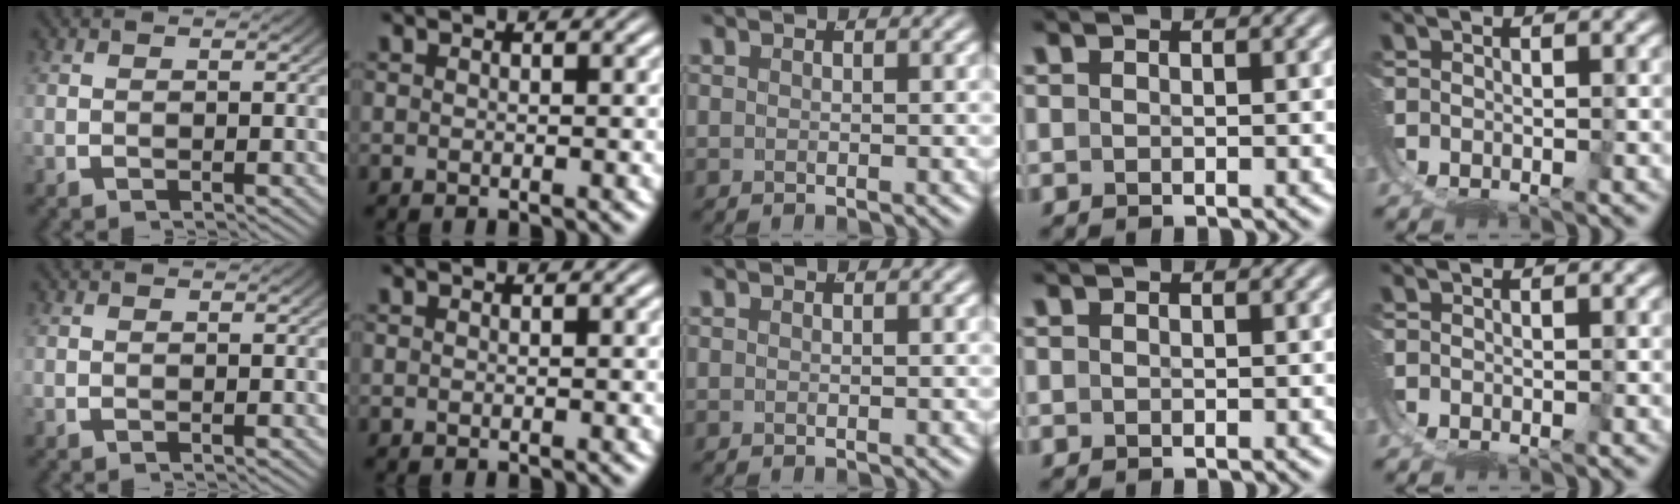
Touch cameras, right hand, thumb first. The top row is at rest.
{}